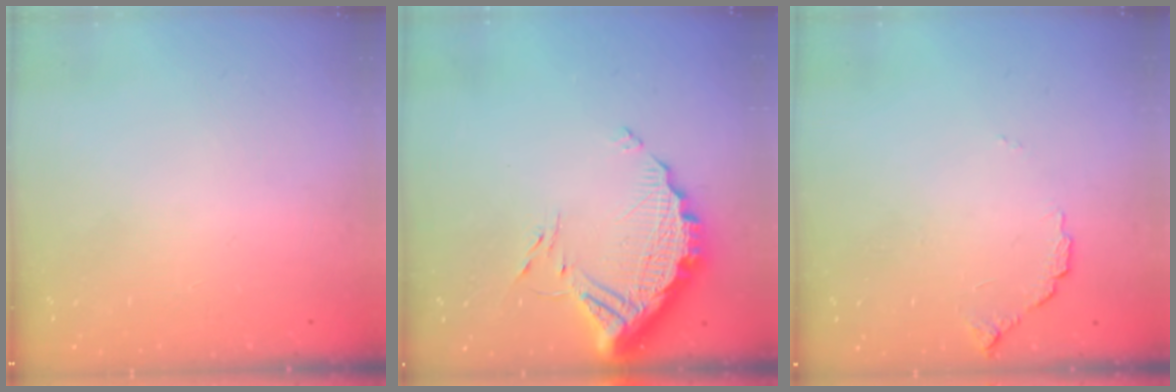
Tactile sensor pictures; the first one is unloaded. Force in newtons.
{"total": 12.7, "press": 12.7, "slide": 0.9}
{"total": 7.4, "press": 7.4, "slide": 0.4}